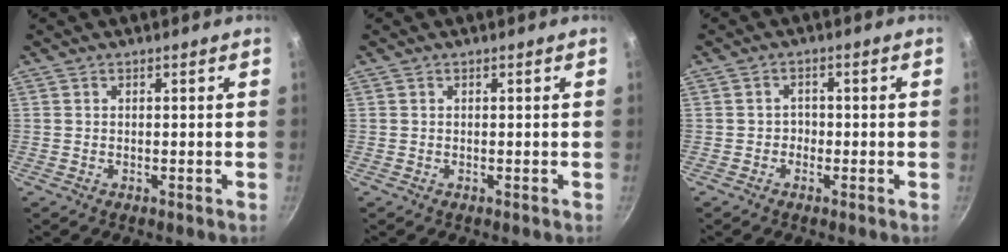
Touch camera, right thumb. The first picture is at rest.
{"total": 0.0}
{"total": 1.7, "force": [-0.6, 1.5, 0.5], "torque": [0.008, 0.003, -0.011]}